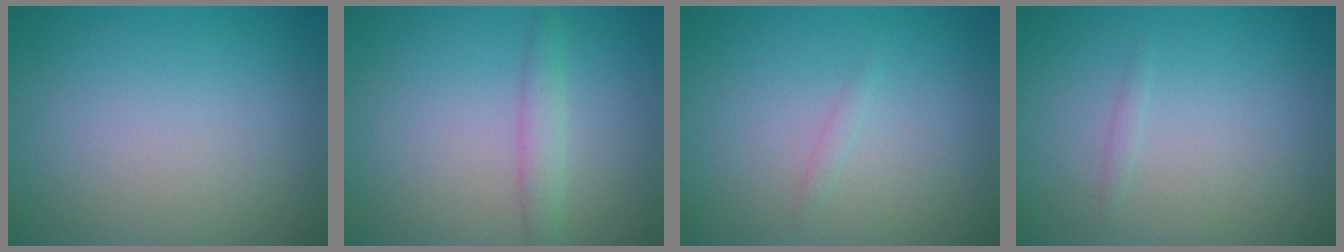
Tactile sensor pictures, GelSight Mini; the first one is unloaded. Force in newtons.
{"total": 1.7, "press": 1.7, "slide": 0.1}
{"total": 0.5, "press": 0.5, "slide": 0.1}
{"total": 0.6, "press": 0.6, "slide": 0.0}